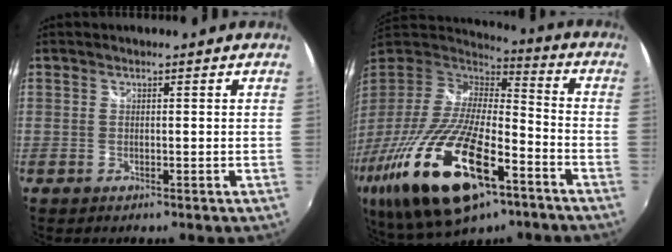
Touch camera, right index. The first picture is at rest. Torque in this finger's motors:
{"motor_torque": [1.95, -0.19, 1.05, 0.21]}